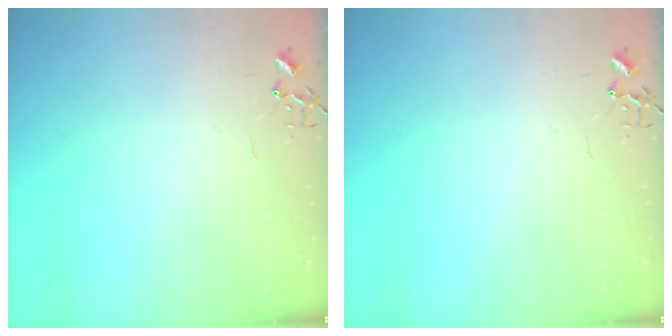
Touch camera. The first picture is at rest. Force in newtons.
{"total": 0.0}